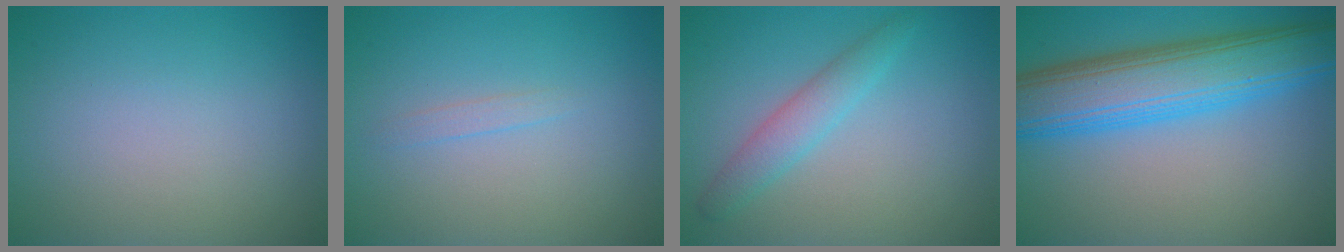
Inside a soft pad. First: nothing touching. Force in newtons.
{"total": 0.7, "press": 0.7, "slide": 0.1}
{"total": 2.5, "press": 2.5, "slide": 0.1}
{"total": 9.2, "press": 9.2, "slide": 0.1}